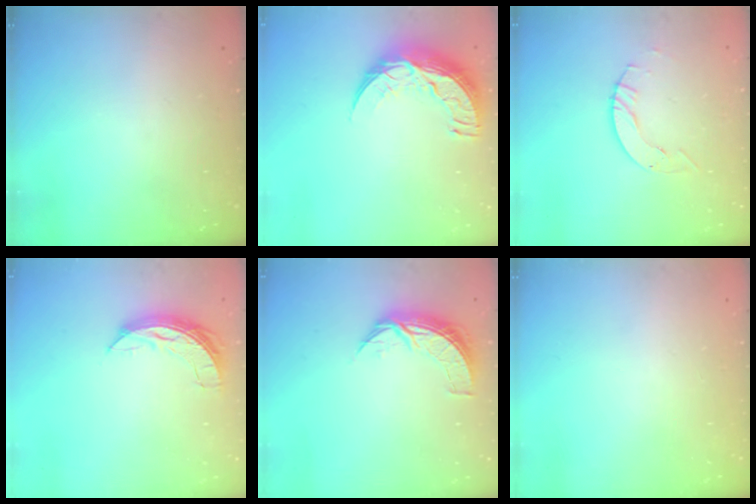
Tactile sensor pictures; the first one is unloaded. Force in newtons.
{"total": 11.9, "press": 11.9, "slide": 0.8}
{"total": 4.0, "press": 4.0, "slide": 0.5}
{"total": 7.6, "press": 7.5, "slide": 1.1}
{"total": 8.0, "press": 8.0, "slide": 0.3}
{"total": 0.0}